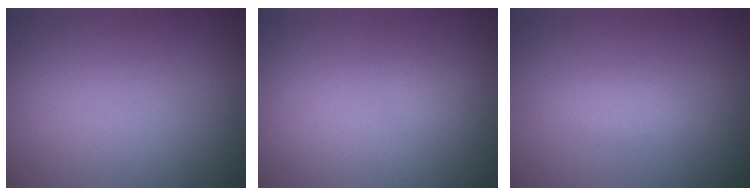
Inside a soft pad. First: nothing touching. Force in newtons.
{"total": 0.6, "press": 0.6, "slide": 0.1}
{"total": 1.4, "press": 1.4, "slide": 0.1}